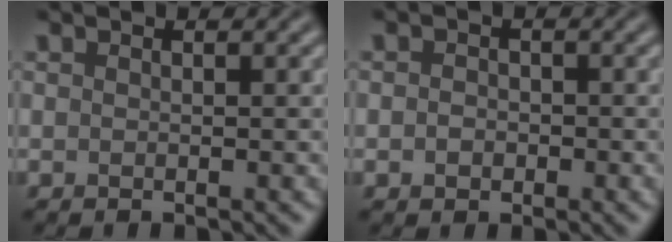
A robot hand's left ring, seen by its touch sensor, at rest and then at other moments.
{"total": 1.3, "force": [-0.3, 1.1, 0.6], "torque": [-0.007, -0.003, -0.010]}